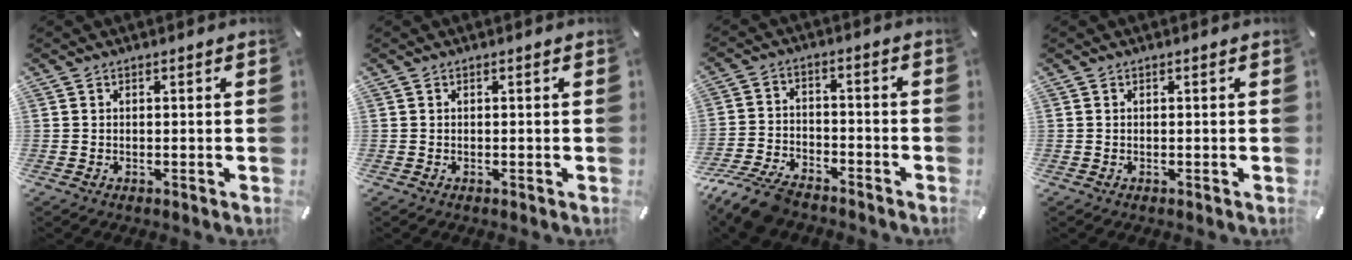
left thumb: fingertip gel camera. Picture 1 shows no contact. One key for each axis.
{"total": 0.0}
{"total": 10.2, "fx": -8.4, "fy": 3.6, "fz": 4.5, "tx": -0.095, "ty": 0.037, "tz": -0.164}
{"total": 0.0}